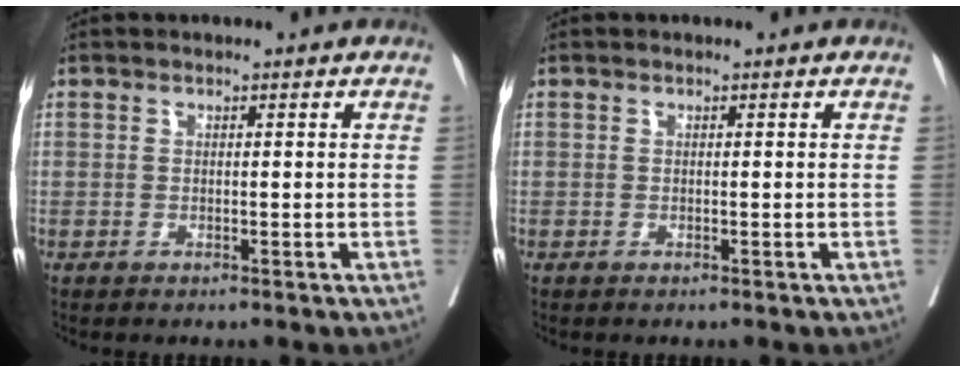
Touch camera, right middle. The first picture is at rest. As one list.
[{"total": 0.0}]